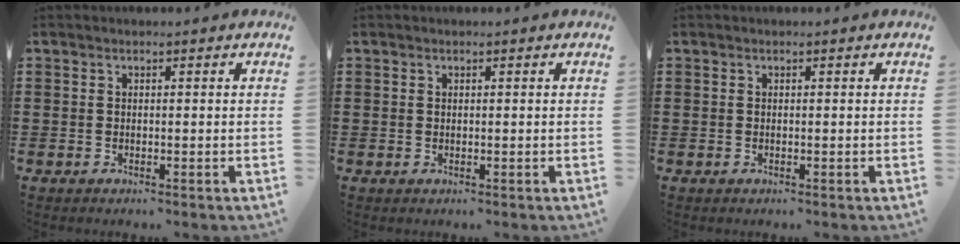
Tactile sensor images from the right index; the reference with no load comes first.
{"total": 0.0}
{"total": 0.0}